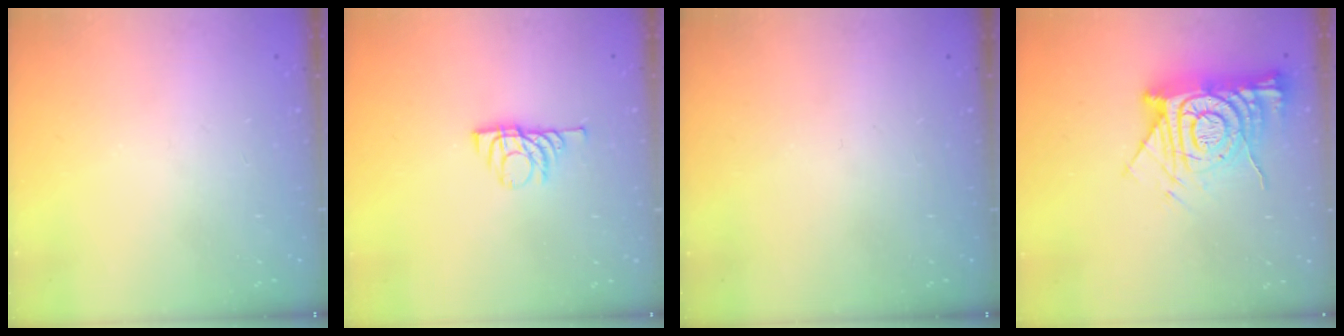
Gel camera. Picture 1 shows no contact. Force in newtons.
{"total": 6.1, "press": 6.1, "slide": 0.8}
{"total": 0.0}
{"total": 16.1, "press": 16.0, "slide": 1.6}